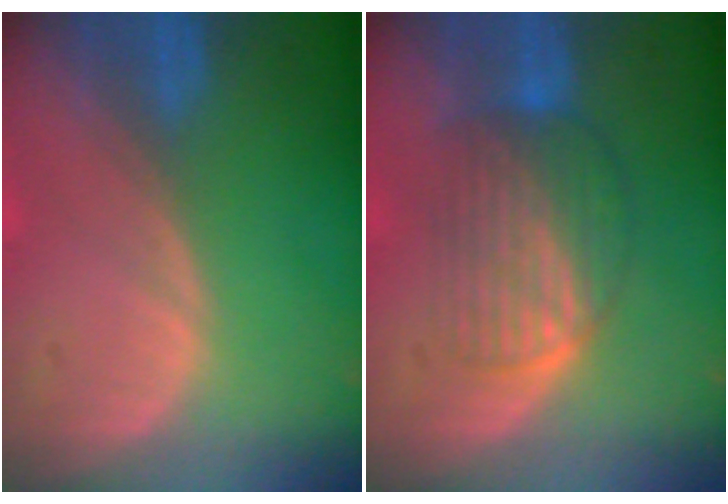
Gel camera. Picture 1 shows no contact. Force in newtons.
{"total": 6.8, "press": 6.5, "slide": 2.0}